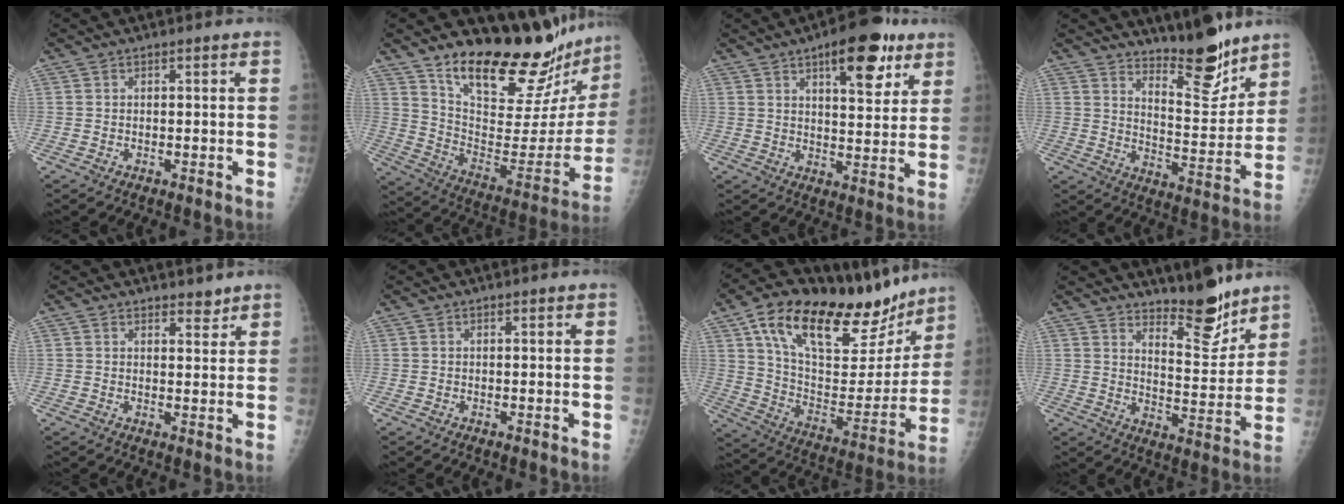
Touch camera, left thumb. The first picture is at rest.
{"total": 25.2, "force": [21.9, 6.4, 10.8], "torque": [-0.125, -0.163, 0.328]}
{"total": 13.2, "force": [7.2, 5.2, 9.7], "torque": [-0.101, -0.028, 0.098]}
{"total": 12.5, "force": [10.5, 3.2, 5.9], "torque": [-0.055, -0.093, 0.171]}
{"total": 2.6, "force": [2.2, 1.0, 0.8], "torque": [0.003, -0.016, 0.030]}
{"total": 0.0}
{"total": 30.4, "force": [19.1, 12.5, 20.0], "torque": [-0.277, -0.035, 0.311]}
{"total": 10.5, "force": [8.9, 2.9, 4.7], "torque": [-0.043, -0.081, 0.145]}